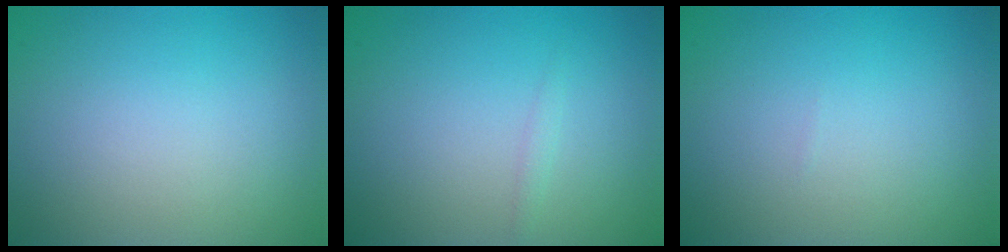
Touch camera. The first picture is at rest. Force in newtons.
{"total": 0.6, "press": 0.6, "slide": 0.0}
{"total": 0.0}